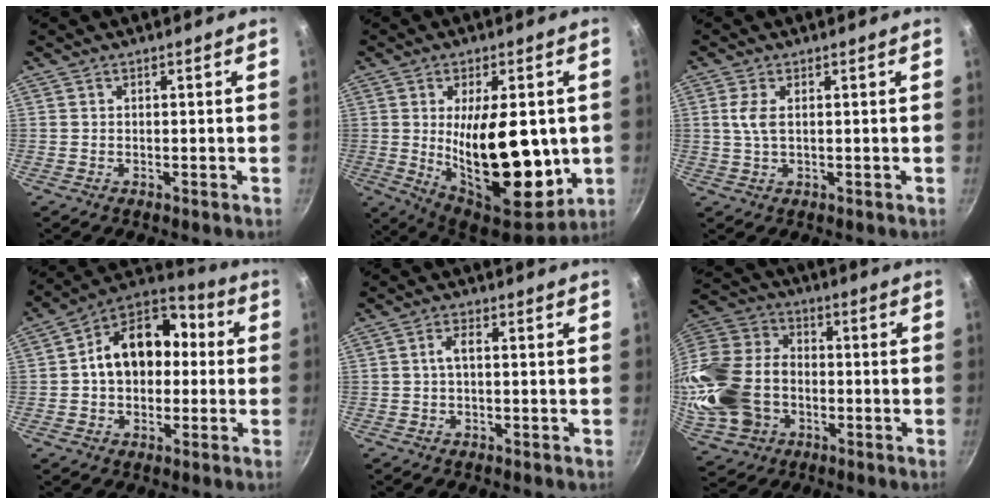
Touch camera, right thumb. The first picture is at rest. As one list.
[{"total": 22.1, "force": [-1.0, 10.4, 19.5], "torque": [-0.271, -0.032, -0.004]}, {"total": 3.4, "force": [0.7, 1.5, 3.0], "torque": [-0.066, 0.002, 0.014]}, {"total": 16.5, "force": [0.8, 12.0, 11.2], "torque": [-0.138, 0.047, -0.007]}, {"total": 2.3, "force": [-0.1, 0.8, 2.1], "torque": [-0.048, 0.011, -0.004]}, {"total": 22.6, "force": [-4.6, 16.9, 14.3], "torque": [-0.306, 0.033, -0.082]}]